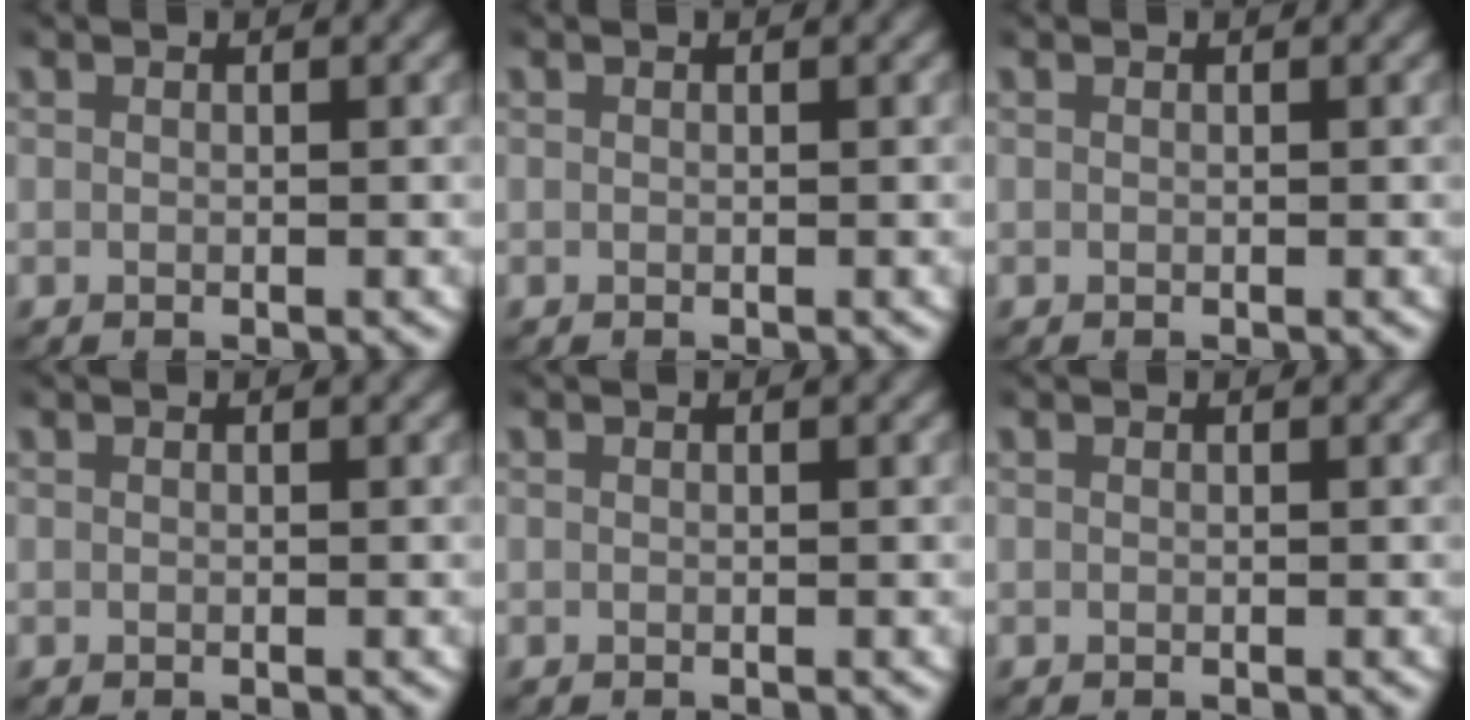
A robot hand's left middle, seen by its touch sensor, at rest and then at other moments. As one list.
[{"total": 0.0}, {"total": 0.0}, {"total": 0.0}, {"total": 0.0}, {"total": 0.0}]